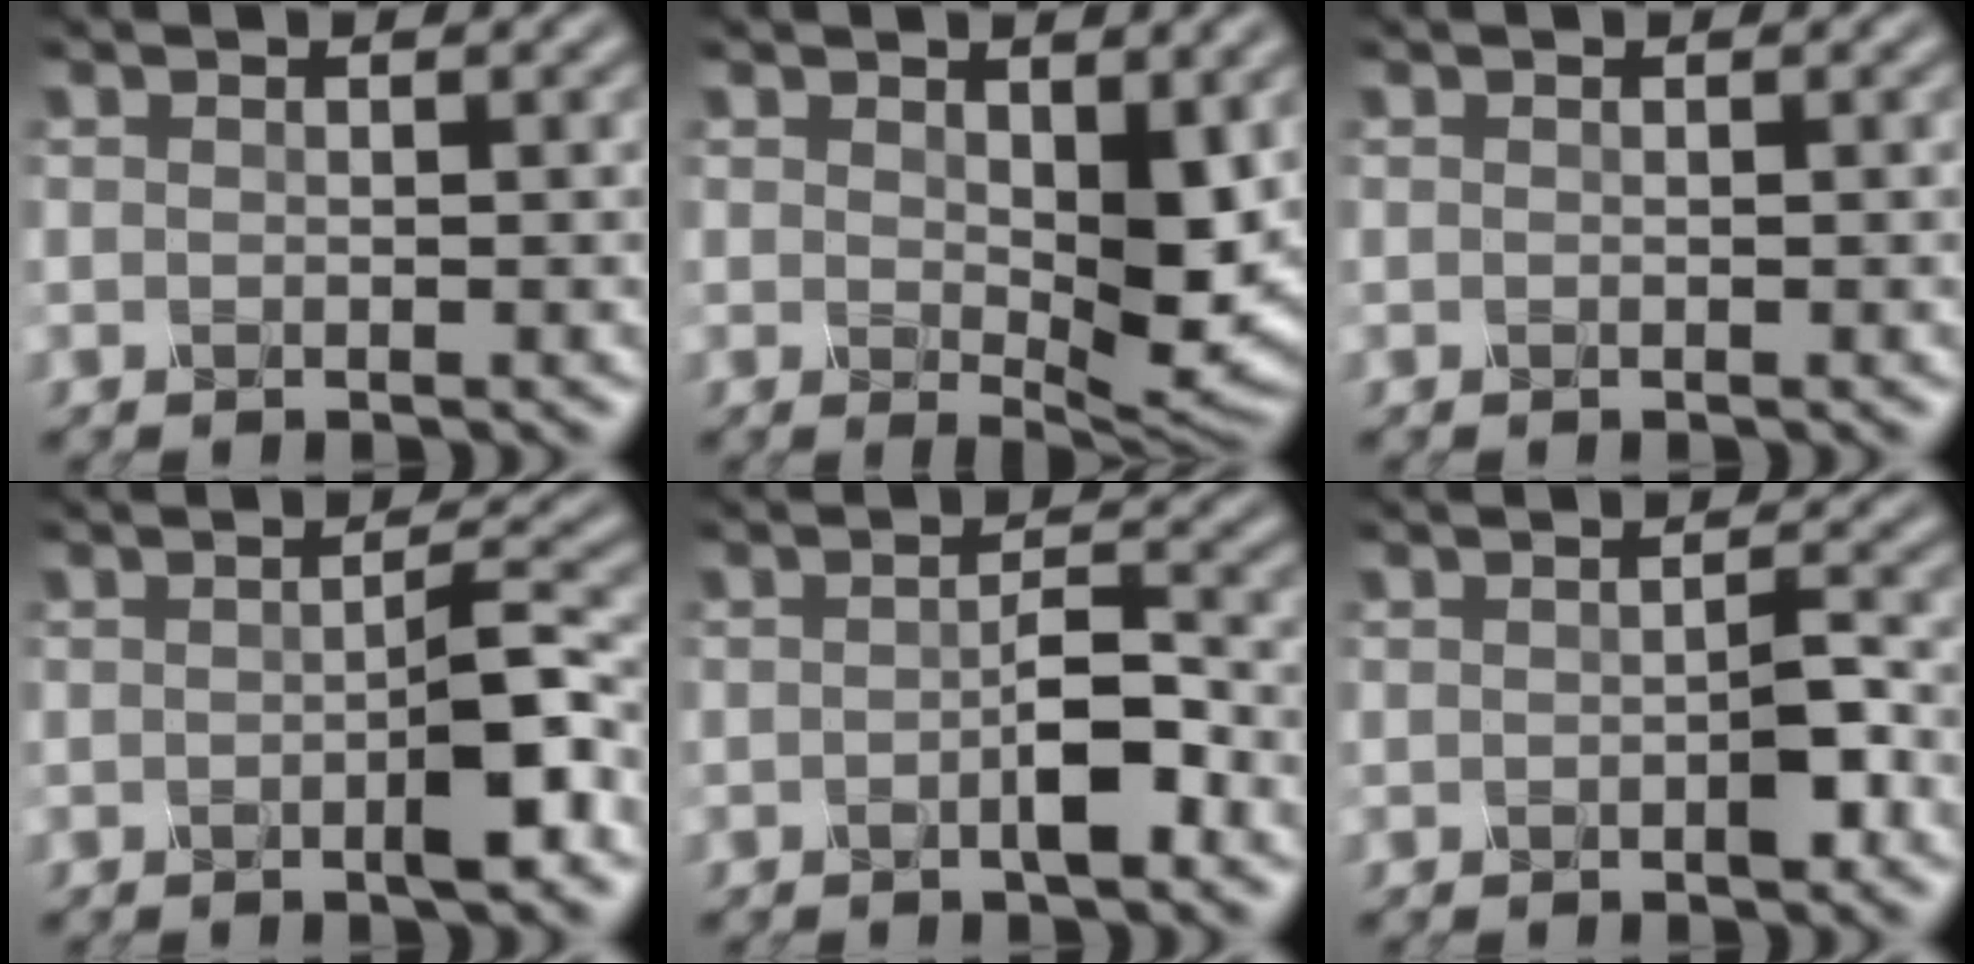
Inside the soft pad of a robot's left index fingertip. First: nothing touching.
{"total": 5.3, "force": [0.7, 2.3, 4.7], "torque": [-0.085, -0.009, 0.017]}
{"total": 0.0}
{"total": 3.3, "force": [-1.1, 0.4, 3.1], "torque": [-0.052, 0.010, -0.024]}
{"total": 2.4, "force": [-1.0, 0.5, 2.1], "torque": [-0.043, 0.009, -0.021]}
{"total": 1.6, "force": [-0.8, 0.3, 1.4], "torque": [-0.027, 0.006, -0.014]}